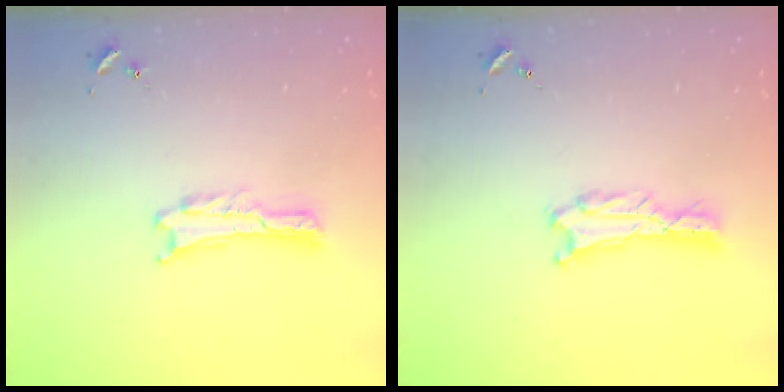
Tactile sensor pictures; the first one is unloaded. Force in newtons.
{"total": 0.7, "press": 0.7, "slide": 0.1}